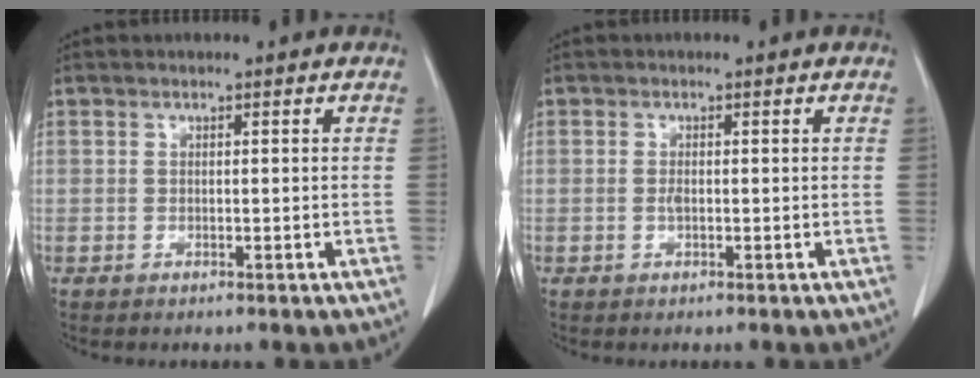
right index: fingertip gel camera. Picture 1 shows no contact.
{"total": 0.8, "force": [-0.1, 0.3, 0.7], "torque": [-0.020, 0.001, 0.000]}